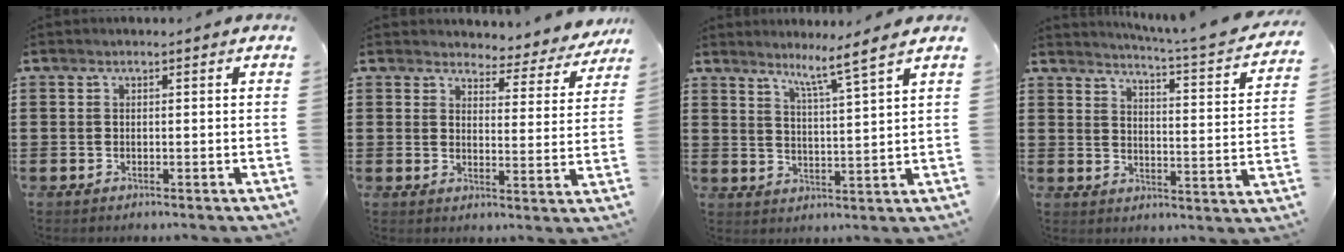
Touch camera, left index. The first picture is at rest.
{"total": 4.1, "force": [4.0, 0.7, 0.7], "torque": [-0.029, -0.028, 0.065]}
{"total": 5.2, "force": [4.1, -1.4, 2.7], "torque": [-0.059, -0.029, 0.064]}
{"total": 4.2, "force": [3.7, -0.9, 1.7], "torque": [-0.045, -0.039, 0.053]}